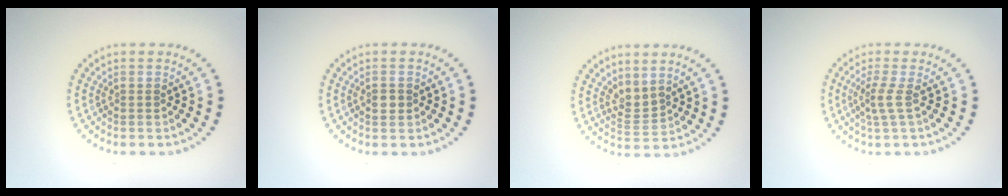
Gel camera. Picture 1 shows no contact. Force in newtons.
{"total": 1.4, "press": 1.4, "slide": 0.2}
{"total": 1.9, "press": 1.5, "slide": 1.2}
{"total": 1.8, "press": 1.3, "slide": 1.3}